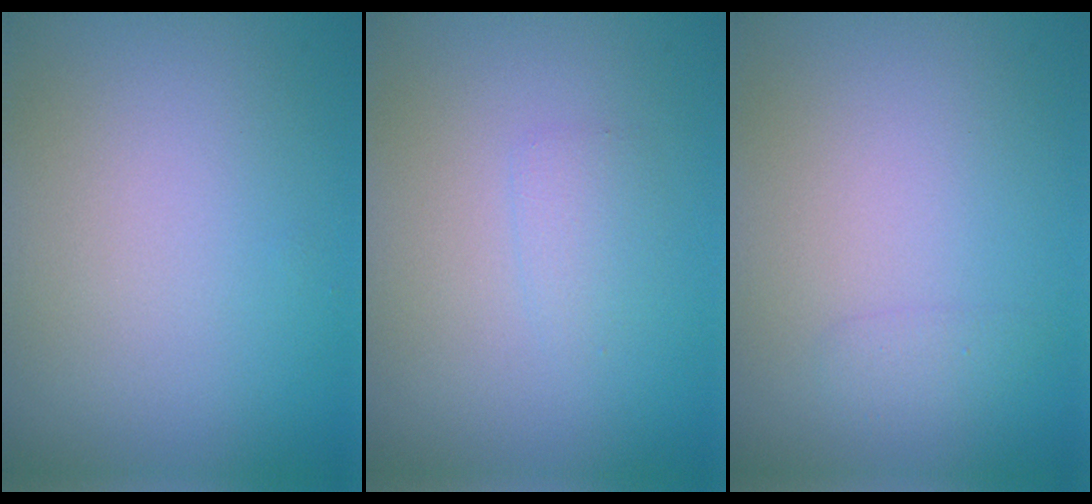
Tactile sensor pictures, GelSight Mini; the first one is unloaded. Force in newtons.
{"total": 1.1, "press": 1.1, "slide": 0.0}
{"total": 0.9, "press": 0.9, "slide": 0.1}